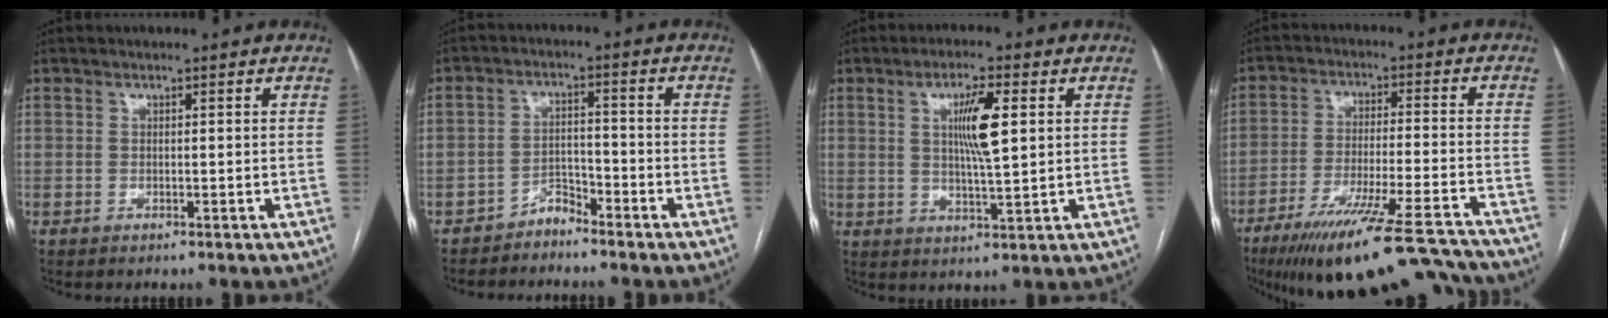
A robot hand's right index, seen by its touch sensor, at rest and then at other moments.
{"total": 3.0, "force": [-2.8, 1.0, 0.4], "torque": [0.004, 0.000, -0.049]}
{"total": 7.3, "force": [1.9, 0.7, 7.0], "torque": [-0.126, 0.000, 0.033]}
{"total": 22.5, "force": [-19.4, 1.9, 11.2], "torque": [-0.136, -0.019, -0.286]}